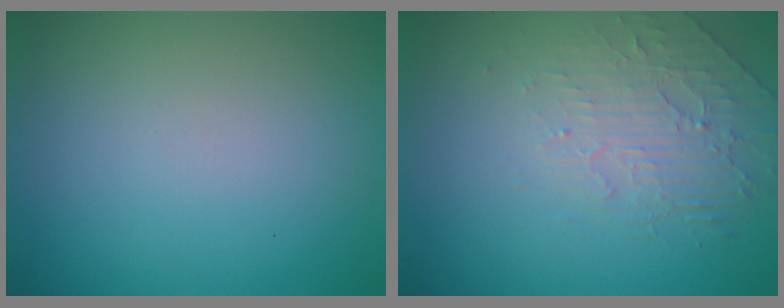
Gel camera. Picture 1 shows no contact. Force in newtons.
{"total": 2.2, "press": 1.5, "slide": 1.7}